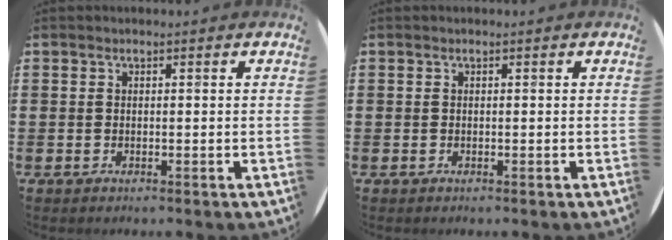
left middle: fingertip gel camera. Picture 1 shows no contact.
{"total": 0.0}